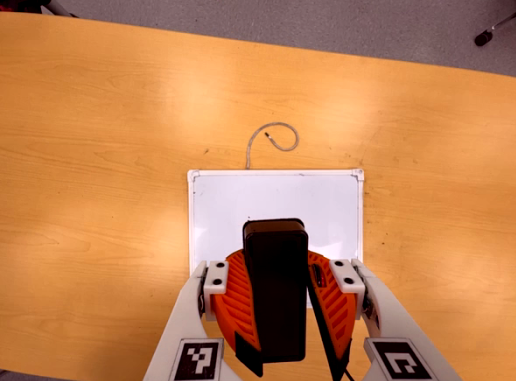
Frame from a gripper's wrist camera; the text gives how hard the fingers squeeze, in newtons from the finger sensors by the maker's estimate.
{"total": 11.3, "left": 10.8, "right": 11.9}